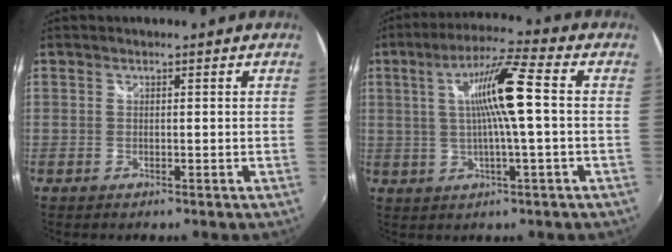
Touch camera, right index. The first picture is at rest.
{"total": 11.0, "force": [1.1, 0.1, 10.9], "torque": [-0.195, 0.011, 0.020]}